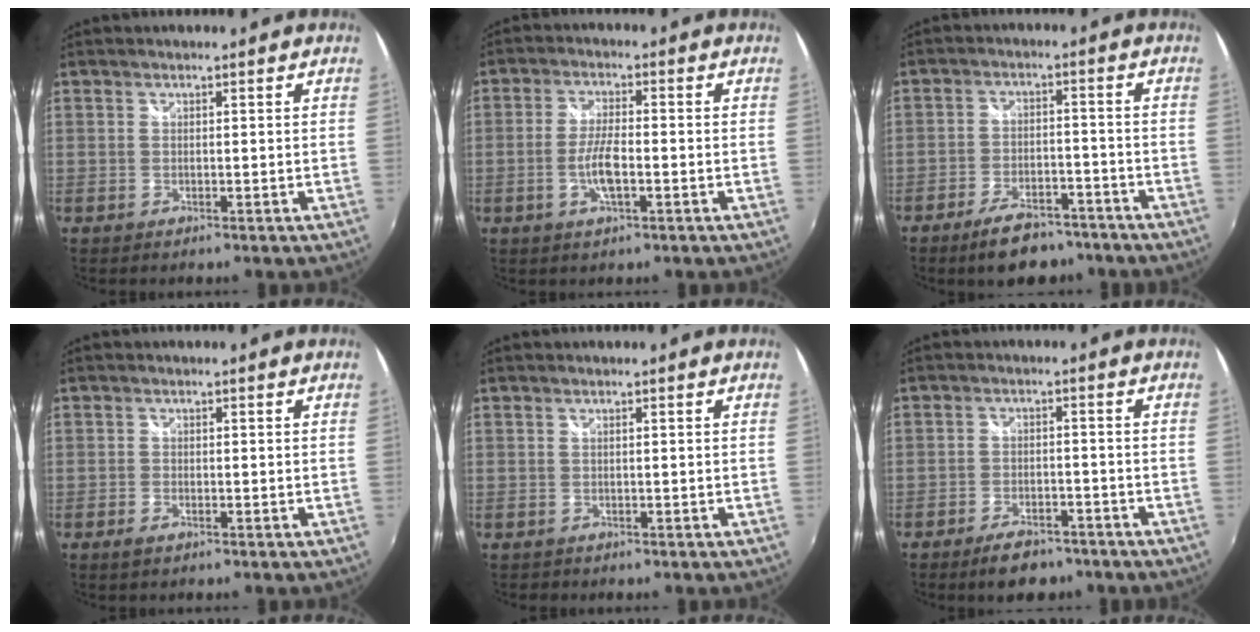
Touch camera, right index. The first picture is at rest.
{"total": 5.7, "force": [-1.8, 1.5, 5.2], "torque": [-0.108, -0.002, -0.034]}
{"total": 10.4, "force": [-8.0, 4.4, 4.9], "torque": [-0.106, 0.011, -0.118]}
{"total": 1.5, "force": [-1.0, 0.7, 0.9], "torque": [-0.018, -0.003, -0.019]}
{"total": 0.0}
{"total": 7.6, "force": [-5.8, 3.4, 3.5], "torque": [-0.081, 0.006, -0.085]}